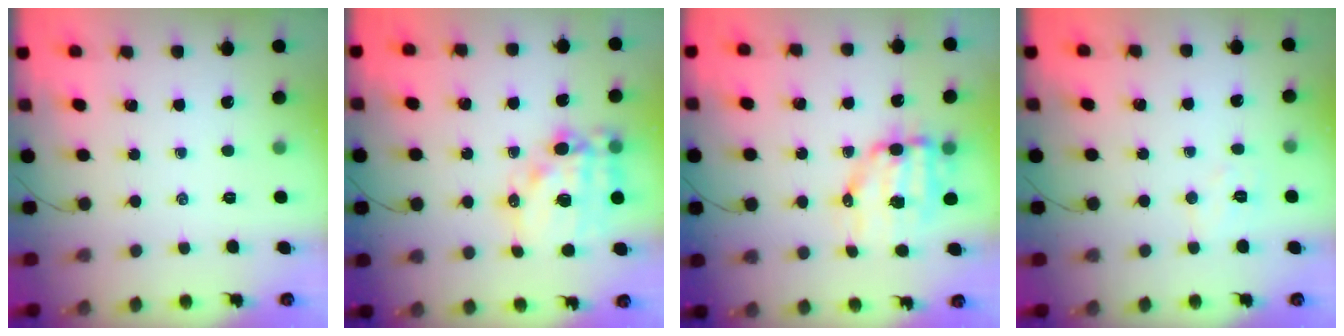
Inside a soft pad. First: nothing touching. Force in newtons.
{"total": 16.1, "press": 15.7, "slide": 3.9}
{"total": 9.2, "press": 9.0, "slide": 1.9}
{"total": 5.9, "press": 5.8, "slide": 1.1}